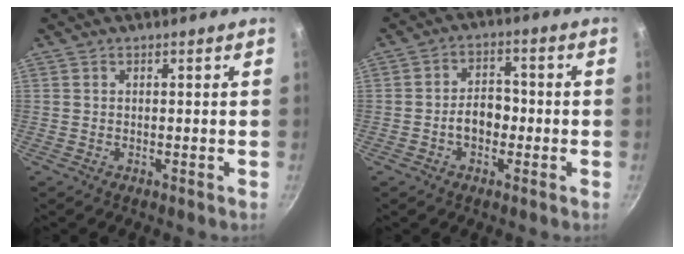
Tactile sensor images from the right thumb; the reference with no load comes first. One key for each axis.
{"total": 5.8, "fx": -1.4, "fy": 4.1, "fz": 3.8, "tx": -0.033, "ty": 0.023, "tz": -0.026}